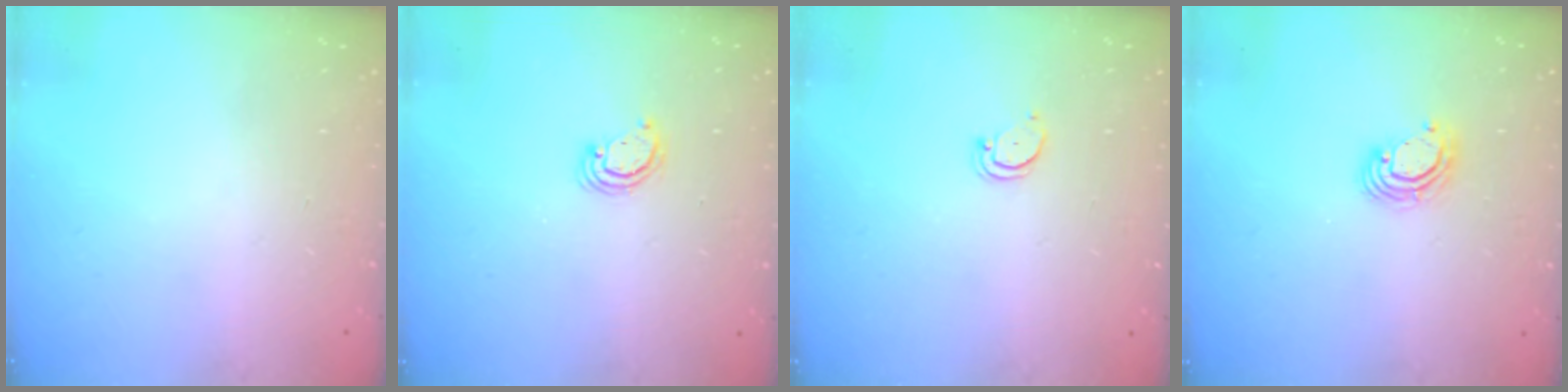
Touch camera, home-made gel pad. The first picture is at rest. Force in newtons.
{"total": 3.0, "press": 2.9, "slide": 0.3}
{"total": 2.5, "press": 2.5, "slide": 0.2}
{"total": 6.1, "press": 6.1, "slide": 0.5}